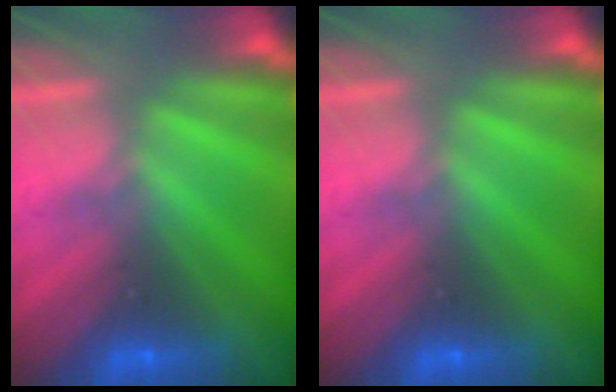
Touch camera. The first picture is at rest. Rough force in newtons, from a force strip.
{"total": 0.0}